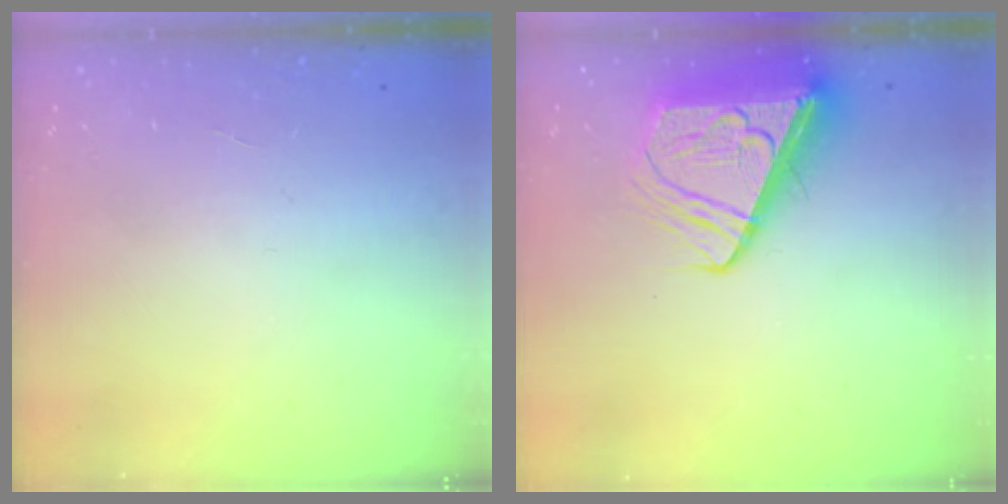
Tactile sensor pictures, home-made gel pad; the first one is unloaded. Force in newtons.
{"total": 10.6, "press": 10.5, "slide": 1.2}